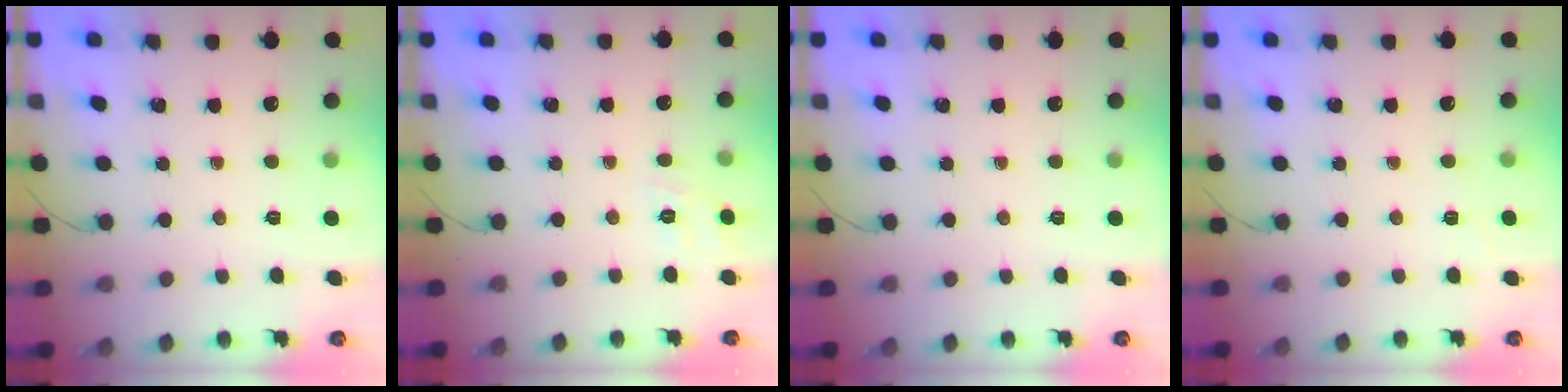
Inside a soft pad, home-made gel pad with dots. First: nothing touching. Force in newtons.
{"total": 8.8, "press": 8.7, "slide": 1.8}
{"total": 0.0}
{"total": 5.5, "press": 5.3, "slide": 1.5}